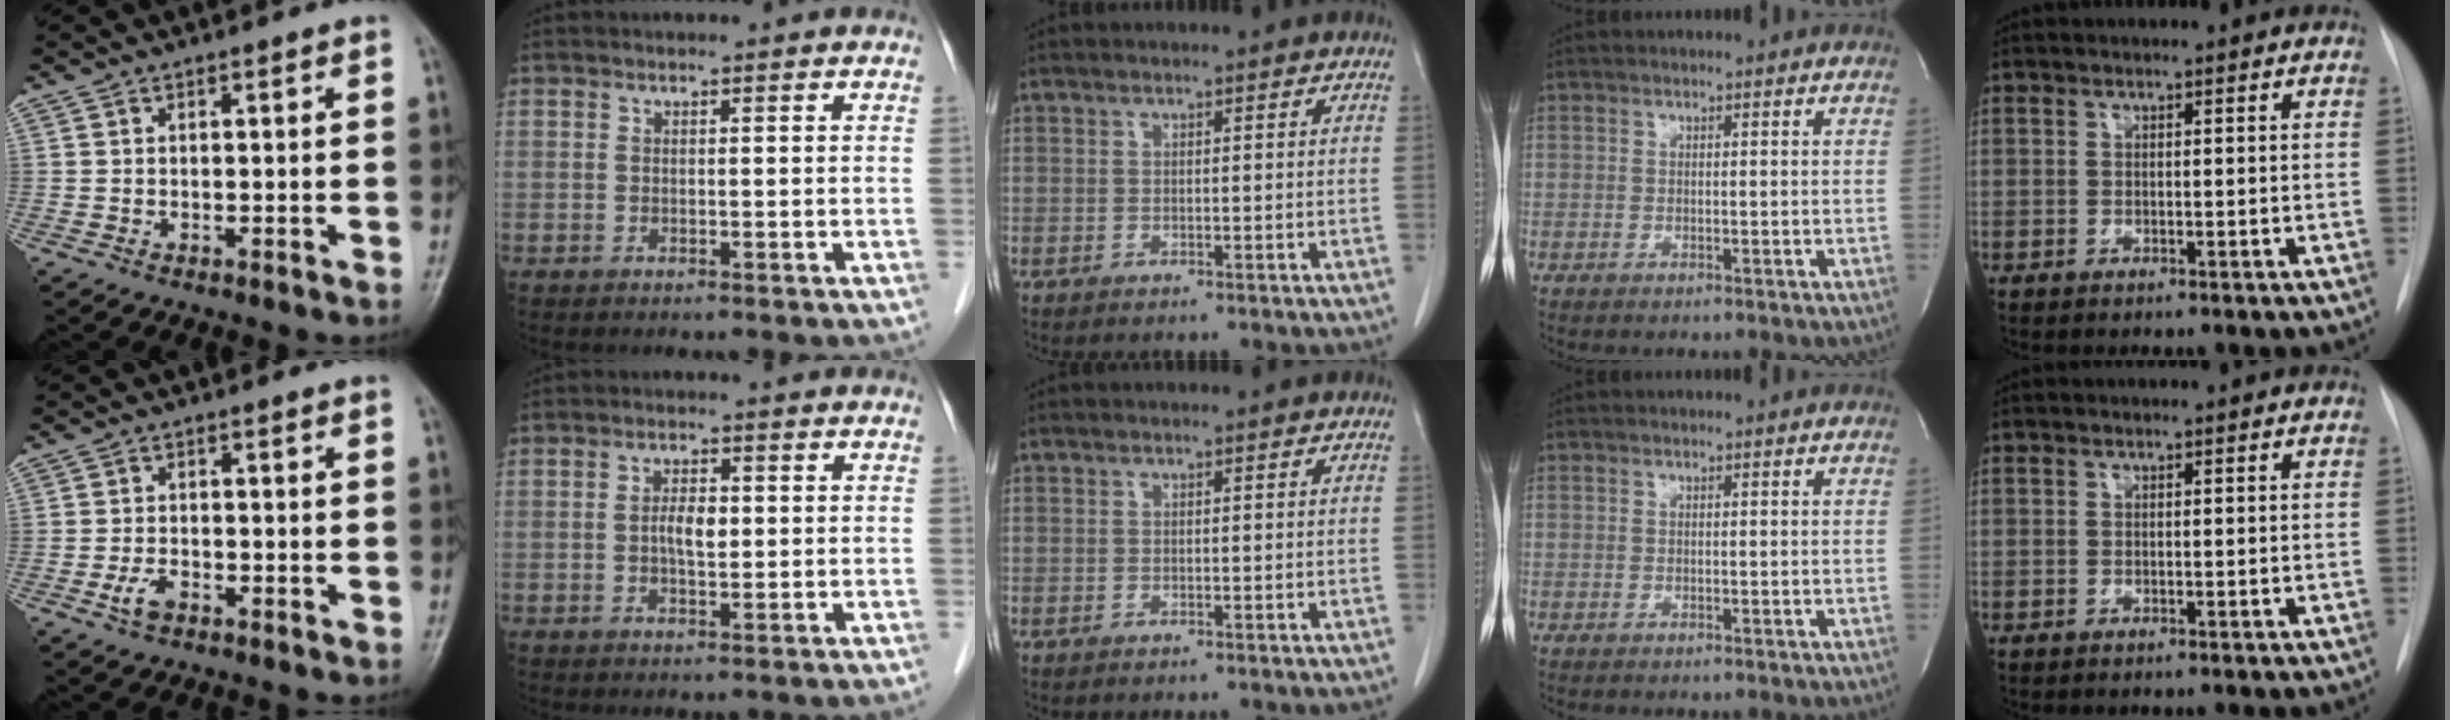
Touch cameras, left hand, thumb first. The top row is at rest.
{"thumb": {"total": 3.2, "force": [-1.7, 1.8, 2.0], "torque": [-0.042, 0.009, -0.031]}, "index": {"total": 3.3, "force": [0.1, 1.4, 3.0], "torque": [-0.056, 0.002, -0.001]}}